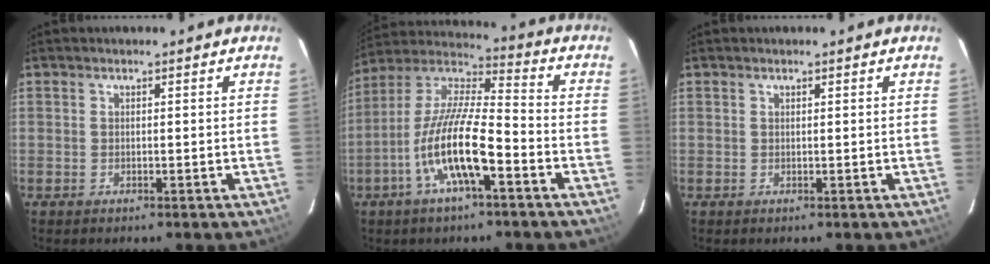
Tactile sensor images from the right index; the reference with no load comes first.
{"total": 14.2, "force": [-6.1, 3.1, 12.5], "torque": [-0.249, -0.004, -0.121]}
{"total": 0.0}